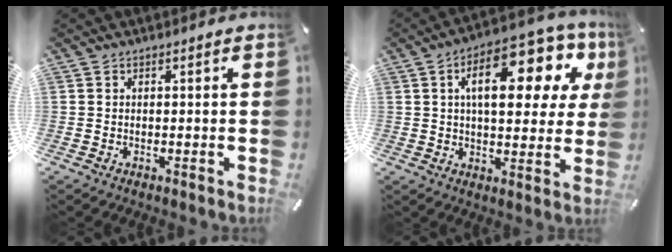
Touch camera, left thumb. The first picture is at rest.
{"total": 19.4, "force": [7.6, 9.2, 15.3], "torque": [-0.234, -0.028, 0.121]}